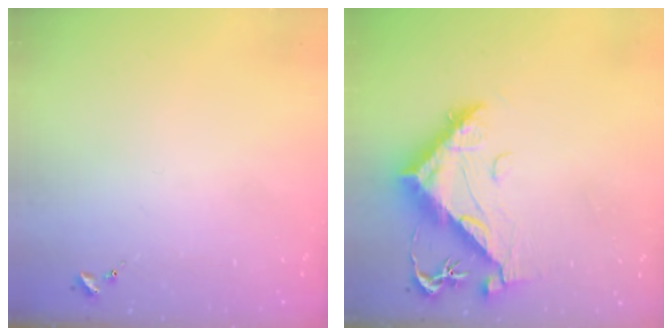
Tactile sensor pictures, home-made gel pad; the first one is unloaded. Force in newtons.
{"total": 12.3, "press": 12.2, "slide": 1.5}